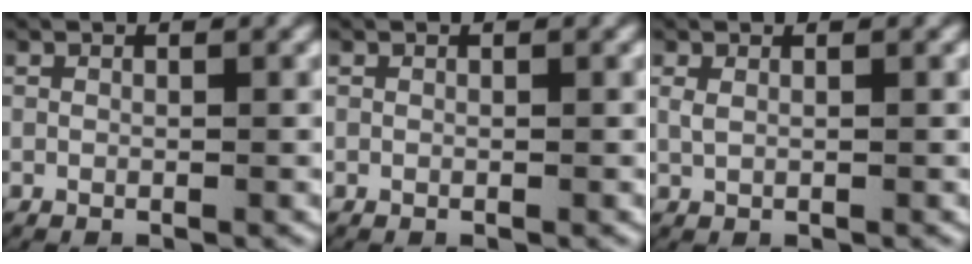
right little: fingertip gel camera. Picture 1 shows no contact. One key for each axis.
{"total": 0.0}
{"total": 0.9, "fx": 0.4, "fy": 0.2, "fz": 0.8, "tx": -0.020, "ty": -0.001, "tz": 0.011}